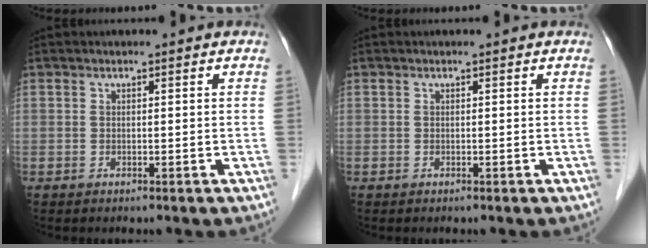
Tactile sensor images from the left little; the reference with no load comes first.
{"total": 0.0}